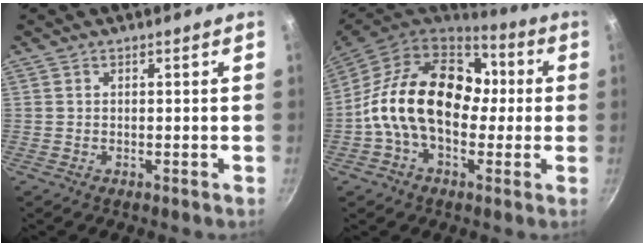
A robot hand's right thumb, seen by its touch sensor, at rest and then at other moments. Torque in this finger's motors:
{"motor_torque": [-0.62, 1.94, 1.53, -0.74, 0.25]}